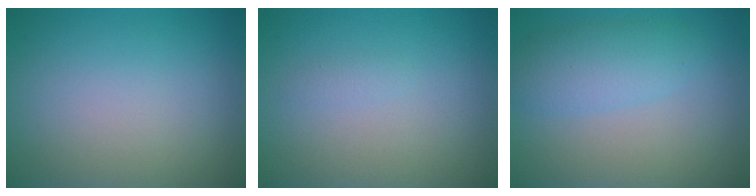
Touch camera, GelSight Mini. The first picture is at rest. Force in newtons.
{"total": 0.6, "press": 0.6, "slide": 0.0}
{"total": 2.2, "press": 2.2, "slide": 0.1}